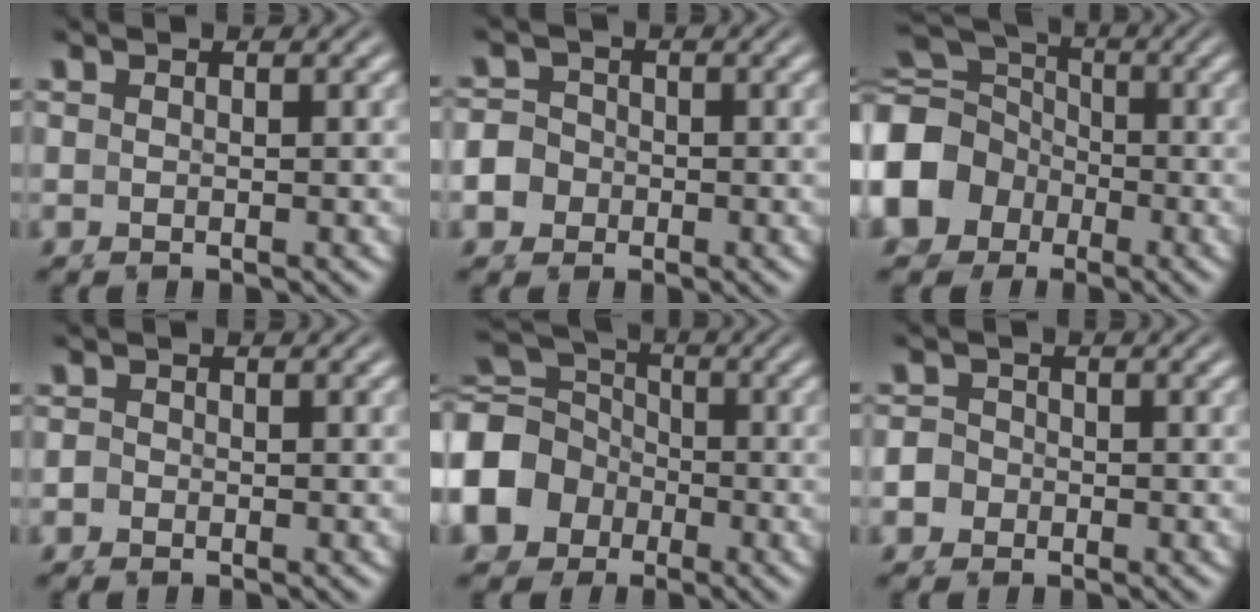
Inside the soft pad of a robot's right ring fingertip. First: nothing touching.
{"total": 3.1, "force": [-0.7, 2.9, 0.7], "torque": [-0.015, -0.002, -0.014]}
{"total": 10.5, "force": [0.4, 9.4, 4.7], "torque": [-0.098, -0.007, -0.003]}
{"total": 0.6, "force": [-0.3, 0.5, -0.2], "torque": [0.007, 0.004, -0.010]}
{"total": 9.0, "force": [0.2, 8.1, 4.0], "torque": [-0.091, -0.015, 0.001]}
{"total": 1.9, "force": [-0.6, 1.8, 0.2], "torque": [-0.002, 0.003, -0.014]}